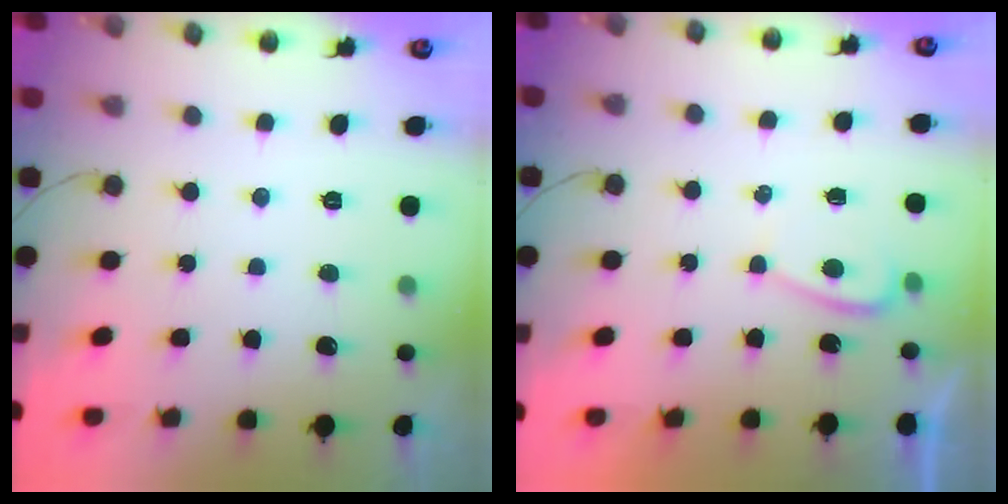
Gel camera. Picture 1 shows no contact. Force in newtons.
{"total": 1.5, "press": 1.4, "slide": 0.5}